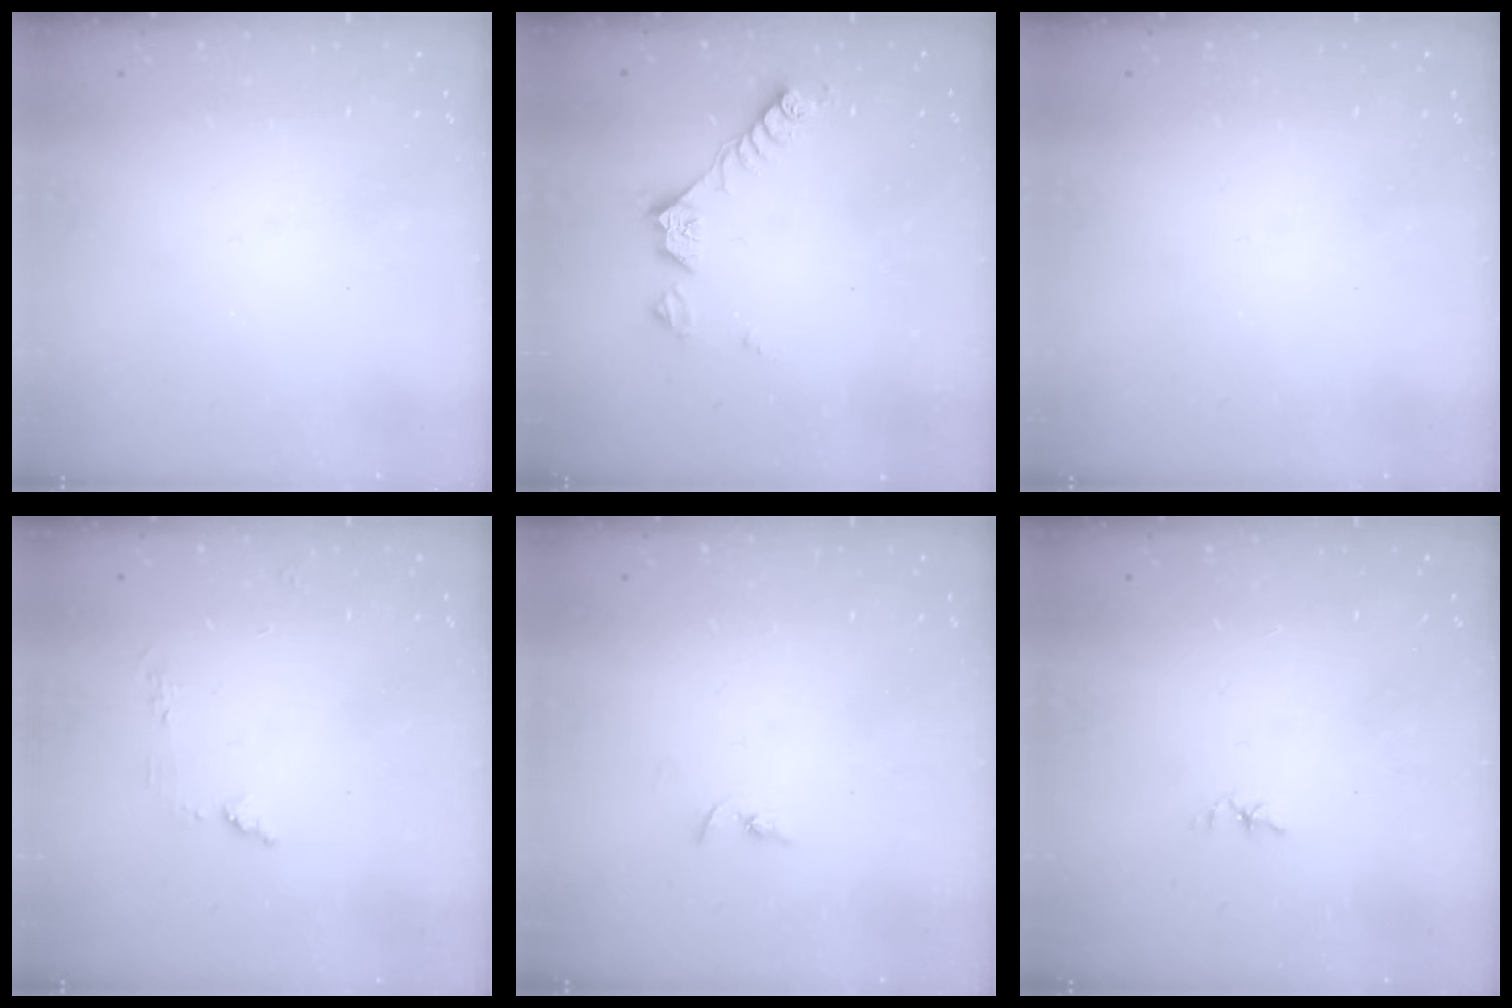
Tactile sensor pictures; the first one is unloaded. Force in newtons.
{"total": 8.5, "press": 8.5, "slide": 0.5}
{"total": 0.0}
{"total": 5.3, "press": 5.2, "slide": 0.6}
{"total": 2.2, "press": 2.2, "slide": 0.2}
{"total": 1.8, "press": 1.7, "slide": 0.3}